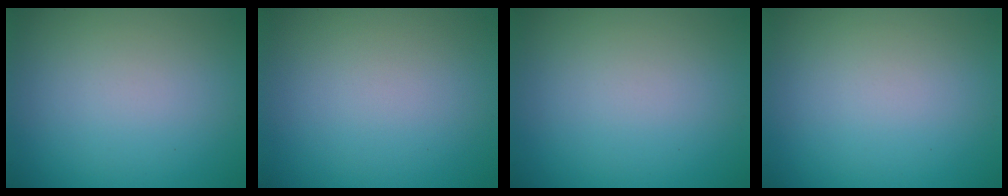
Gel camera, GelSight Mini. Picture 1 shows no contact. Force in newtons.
{"total": 0.0}
{"total": 0.0}
{"total": 0.0}